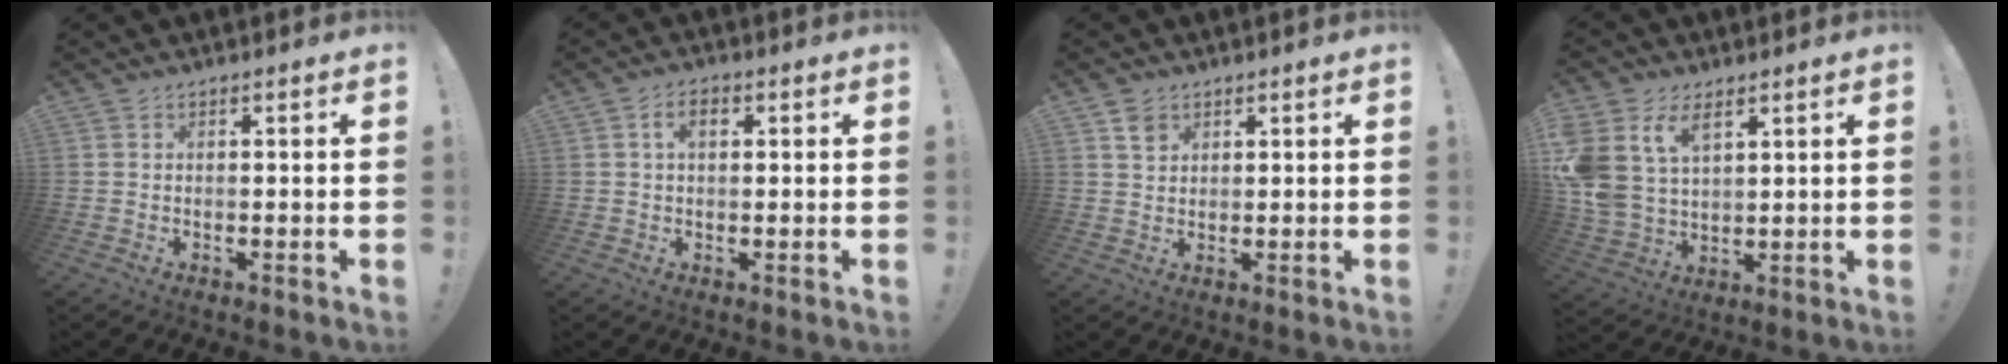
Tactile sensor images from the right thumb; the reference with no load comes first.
{"total": 4.1, "force": [1.0, 2.4, 3.2], "torque": [-0.051, 0.006, 0.014]}
{"total": 2.7, "force": [1.8, 2.0, 0.4], "torque": [0.005, -0.009, 0.032]}
{"total": 11.9, "force": [6.2, 7.7, 6.7], "torque": [-0.149, -0.029, 0.123]}